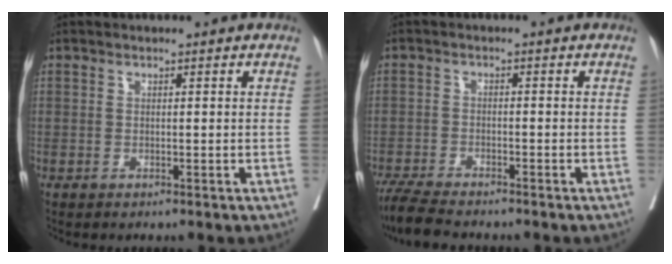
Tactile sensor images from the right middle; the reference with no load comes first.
{"total": 7.3, "force": [-6.4, 0.6, 3.4], "torque": [-0.060, -0.022, -0.112]}